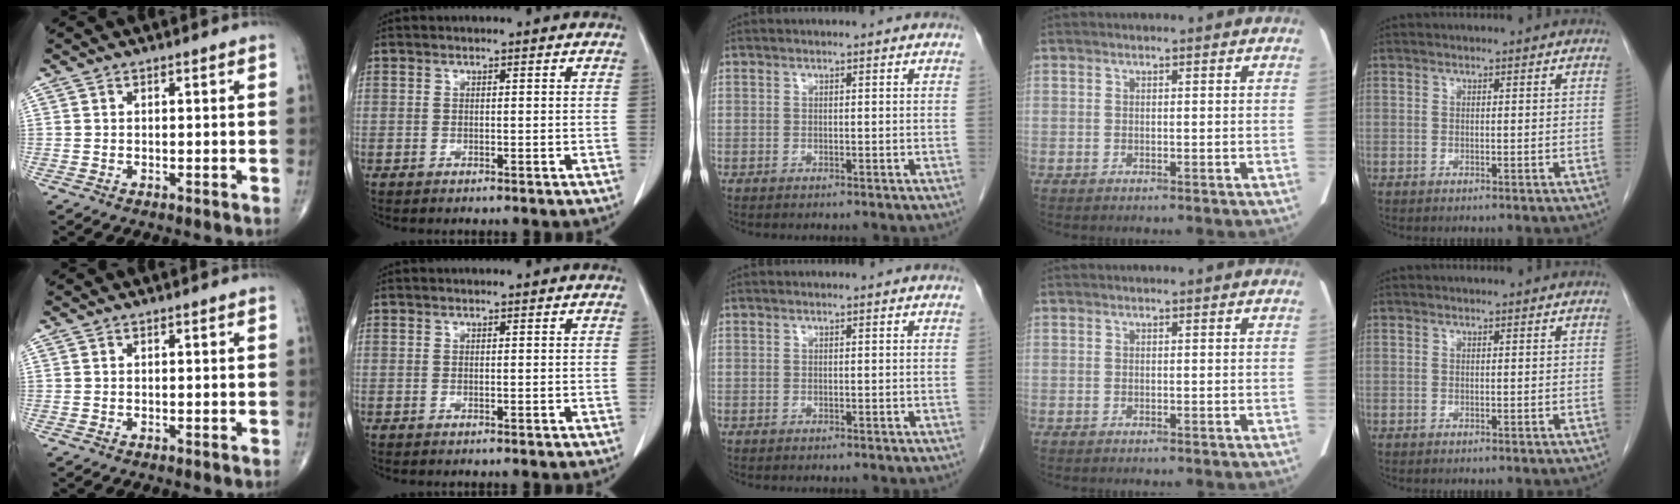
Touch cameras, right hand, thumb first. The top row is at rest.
{}